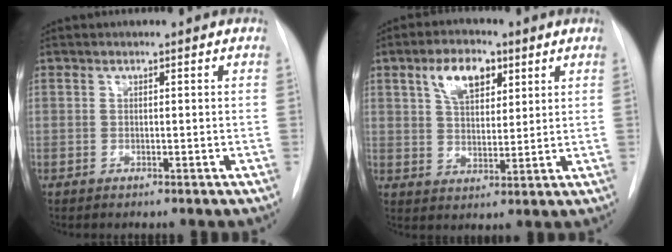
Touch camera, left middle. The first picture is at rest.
{"total": 7.4, "force": [3.7, 3.8, 5.1], "torque": [-0.095, 0.013, 0.069]}